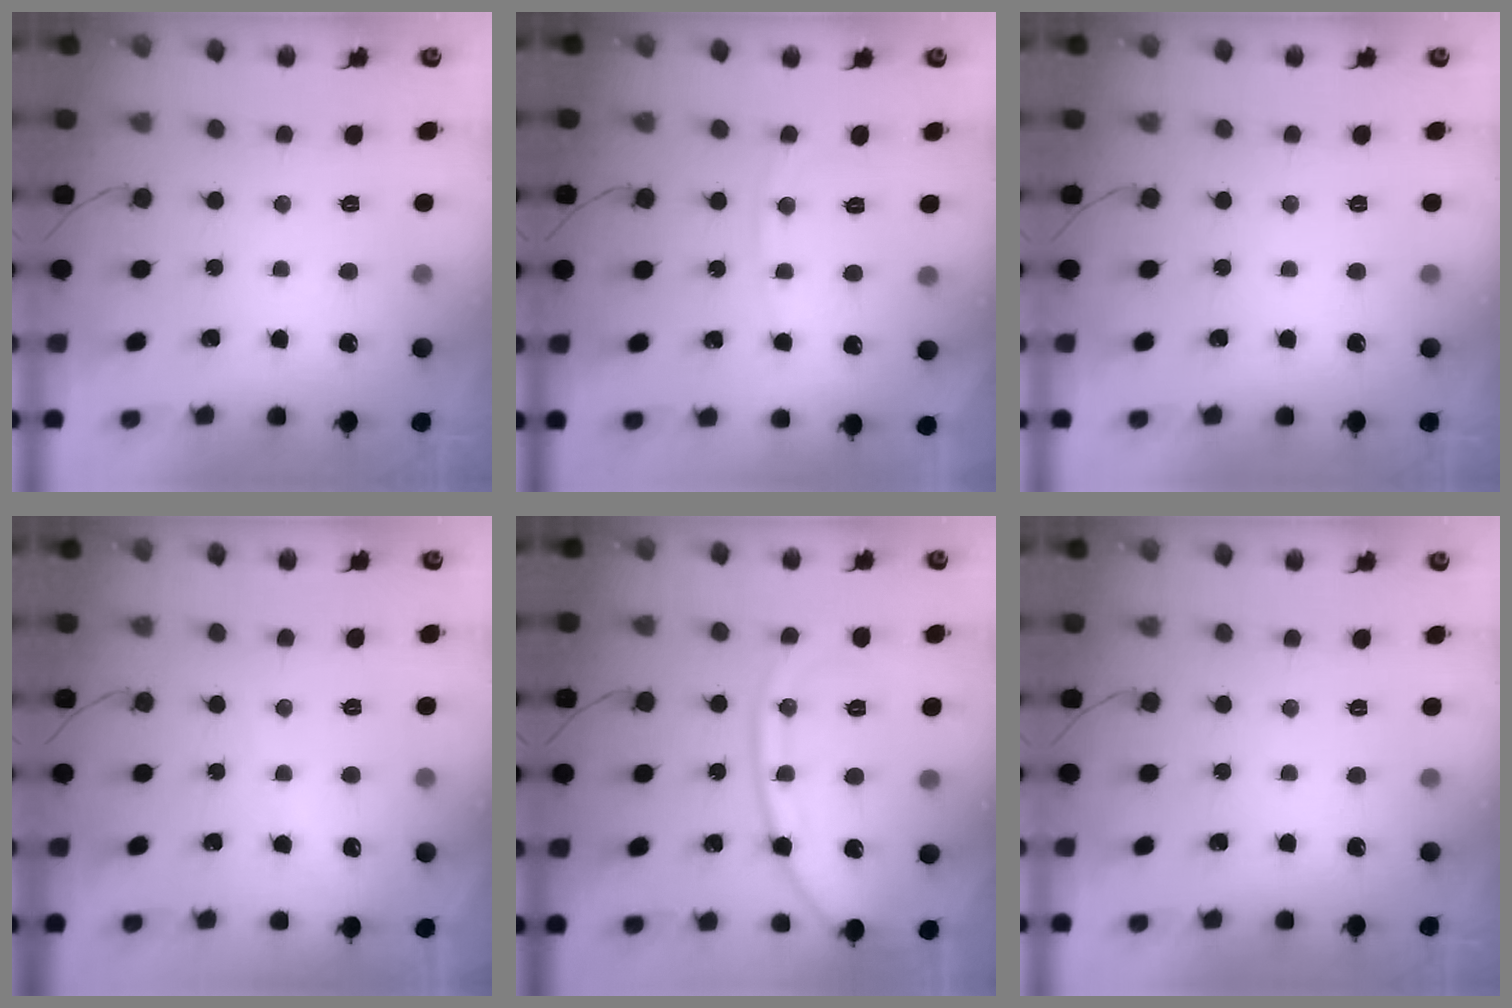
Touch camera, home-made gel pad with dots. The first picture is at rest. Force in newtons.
{"total": 6.2, "press": 6.1, "slide": 1.0}
{"total": 0.0}
{"total": 2.0, "press": 2.0, "slide": 0.3}
{"total": 14.2, "press": 14.1, "slide": 1.5}
{"total": 0.0}